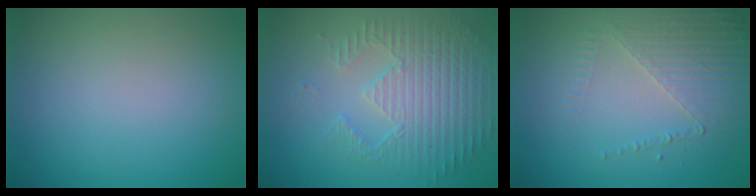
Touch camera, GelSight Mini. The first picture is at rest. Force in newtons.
{"total": 3.8, "press": 3.6, "slide": 1.2}
{"total": 5.3, "press": 3.1, "slide": 4.3}